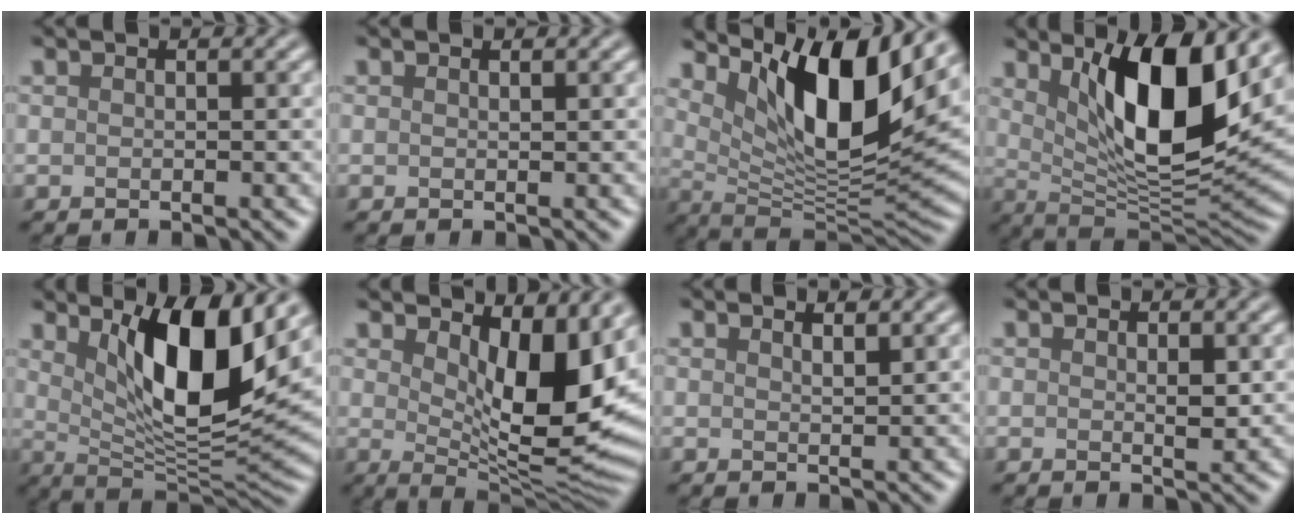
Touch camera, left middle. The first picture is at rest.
{"total": 0.0}
{"total": 11.5, "force": [5.1, 3.7, 9.6], "torque": [-0.152, -0.020, 0.099]}
{"total": 10.8, "force": [4.0, 3.4, 9.4], "torque": [-0.150, -0.021, 0.074]}
{"total": 10.3, "force": [3.8, 3.1, 9.1], "torque": [-0.145, -0.022, 0.071]}
{"total": 10.8, "force": [3.0, 4.3, 9.4], "torque": [-0.138, -0.014, 0.052]}
{"total": 1.3, "force": [1.1, 0.3, 0.6], "torque": [-0.003, 0.003, 0.015]}
{"total": 1.2, "force": [0.2, 0.4, 1.1], "torque": [-0.018, -0.004, 0.004]}